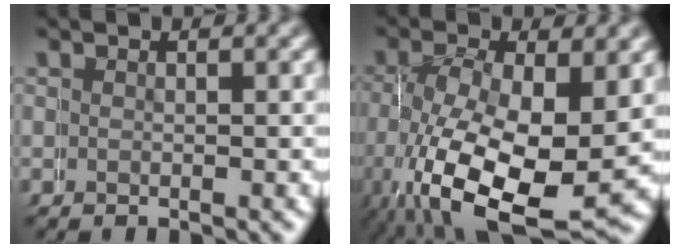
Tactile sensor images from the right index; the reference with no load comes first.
{"total": 9.4, "force": [-1.7, 5.5, 7.4], "torque": [-0.157, -0.056, 0.007]}